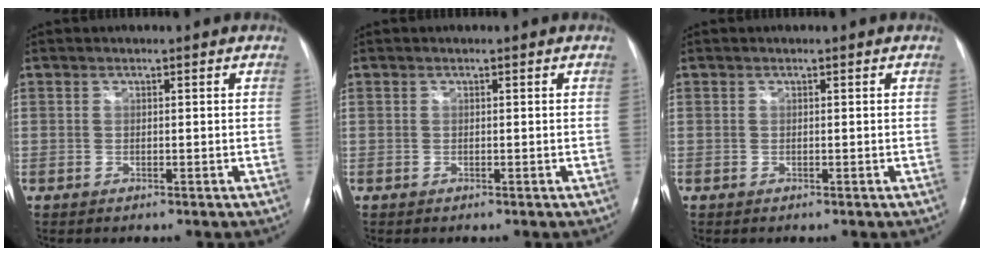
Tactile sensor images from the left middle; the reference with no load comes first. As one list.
[{"total": 0.0}, {"total": 0.0}]